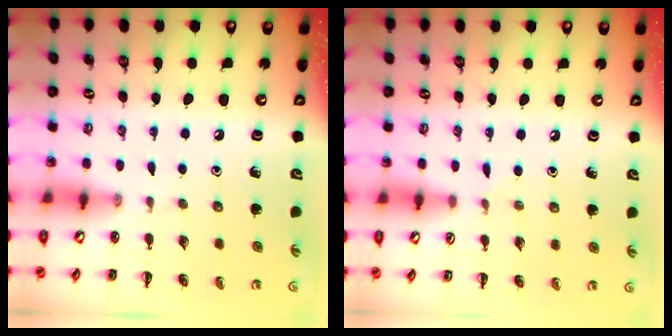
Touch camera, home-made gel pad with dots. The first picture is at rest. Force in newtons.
{"total": 3.8, "press": 3.6, "slide": 1.4}